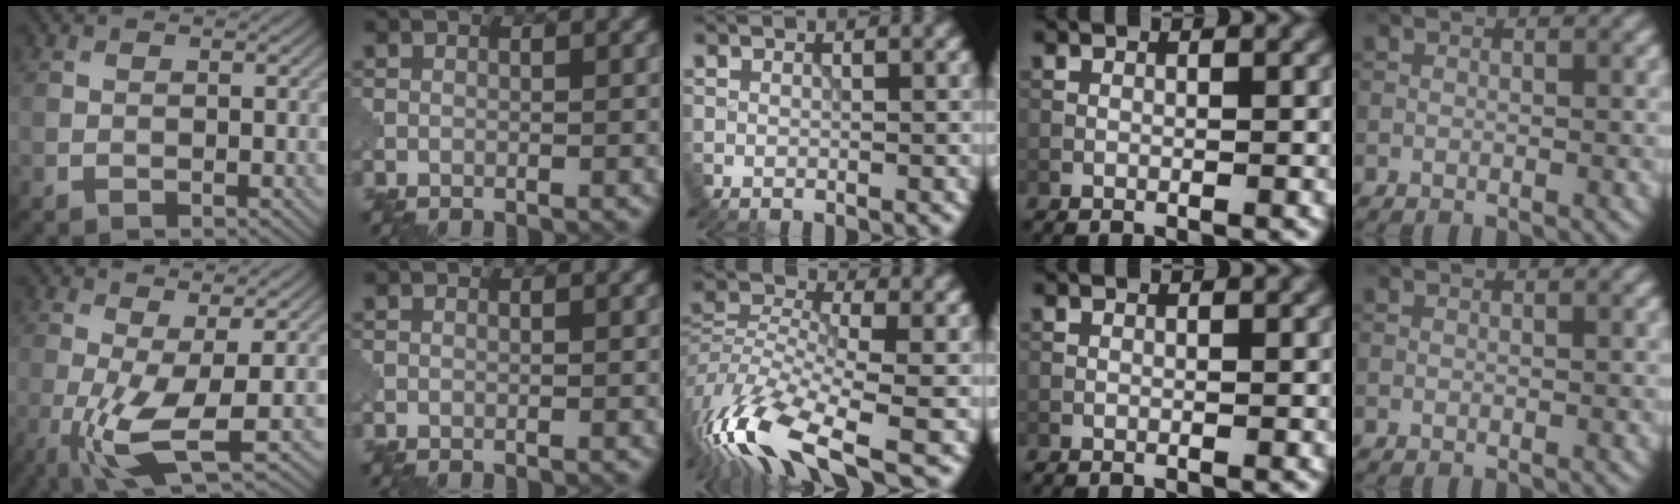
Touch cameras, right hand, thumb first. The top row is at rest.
{"thumb": {"total": 7.1, "force": [-1.3, 1.7, 6.8], "torque": [-0.149, -0.007, -0.028]}, "middle": {"total": 11.4, "force": [-6.9, 3.8, 8.2], "torque": [-0.167, -0.006, -0.139]}}